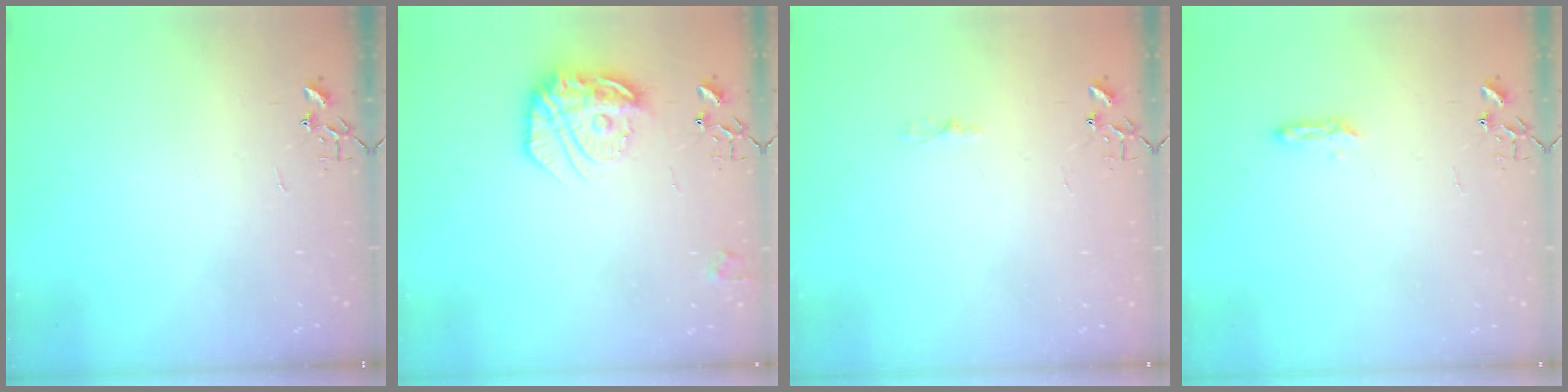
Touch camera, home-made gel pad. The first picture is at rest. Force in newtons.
{"total": 17.4, "press": 17.3, "slide": 1.2}
{"total": 3.1, "press": 3.1, "slide": 0.3}
{"total": 4.1, "press": 4.0, "slide": 0.6}